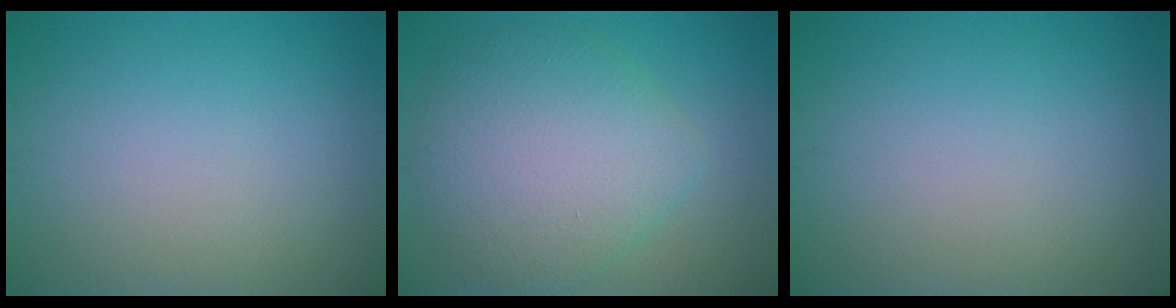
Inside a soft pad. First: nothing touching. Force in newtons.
{"total": 7.6, "press": 7.6, "slide": 0.2}
{"total": 0.0}